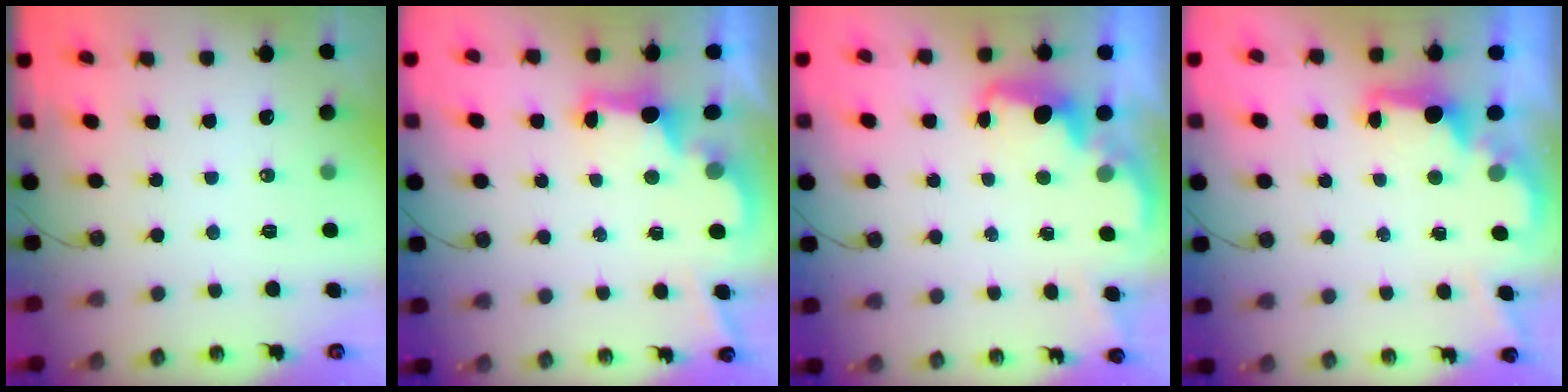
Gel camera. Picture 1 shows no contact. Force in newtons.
{"total": 2.8, "press": 2.7, "slide": 0.9}
{"total": 2.2, "press": 2.1, "slide": 0.6}
{"total": 3.4, "press": 3.3, "slide": 0.5}